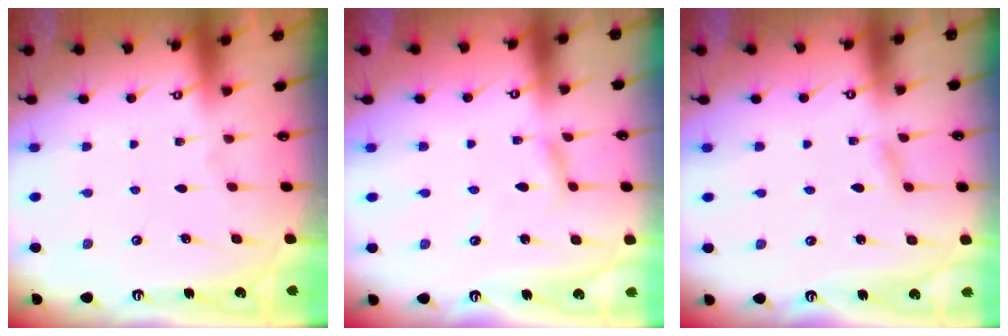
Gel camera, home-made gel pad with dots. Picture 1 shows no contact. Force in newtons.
{"total": 2.9, "press": 2.9, "slide": 0.2}
{"total": 1.5, "press": 1.5, "slide": 0.2}